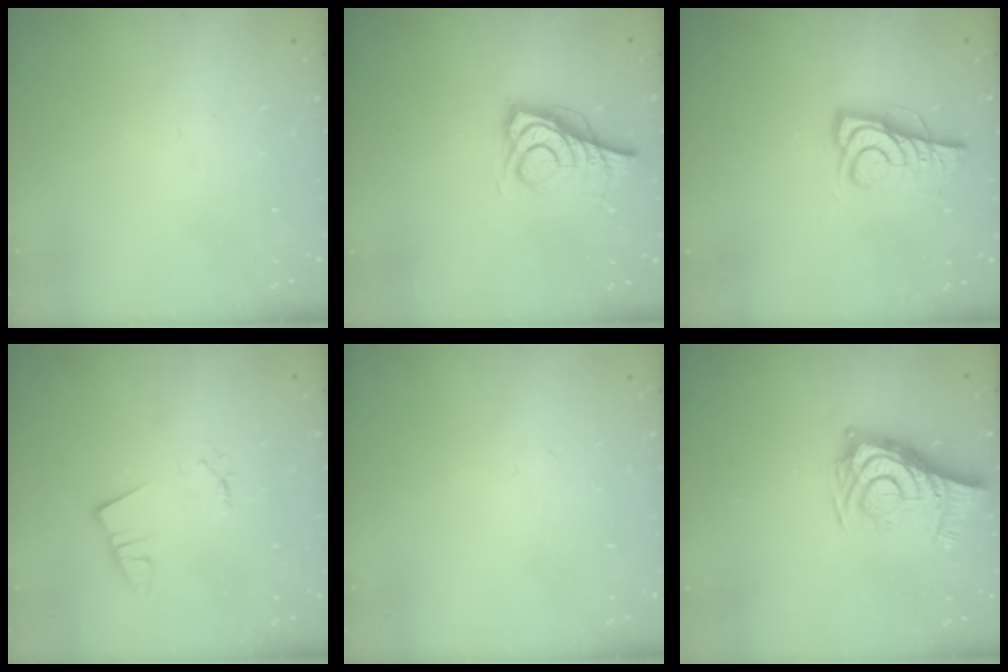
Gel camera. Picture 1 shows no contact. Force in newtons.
{"total": 8.9, "press": 8.5, "slide": 2.8}
{"total": 7.6, "press": 7.6, "slide": 1.0}
{"total": 1.2, "press": 1.2, "slide": 0.1}
{"total": 0.0}
{"total": 12.3, "press": 11.7, "slide": 3.9}